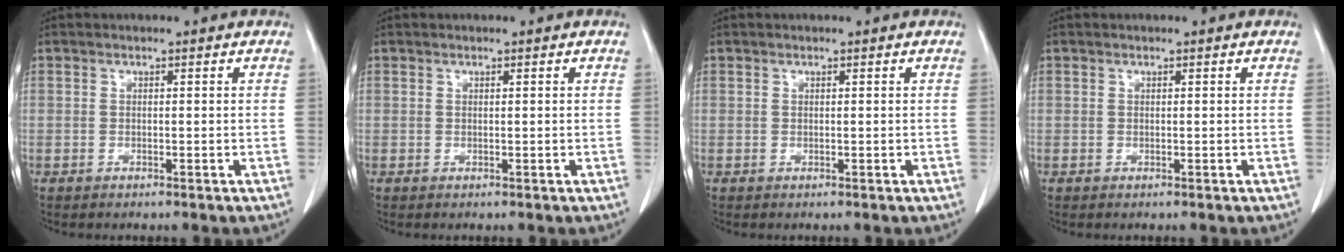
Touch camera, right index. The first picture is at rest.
{"total": 0.0}
{"total": 0.0}
{"total": 0.0}